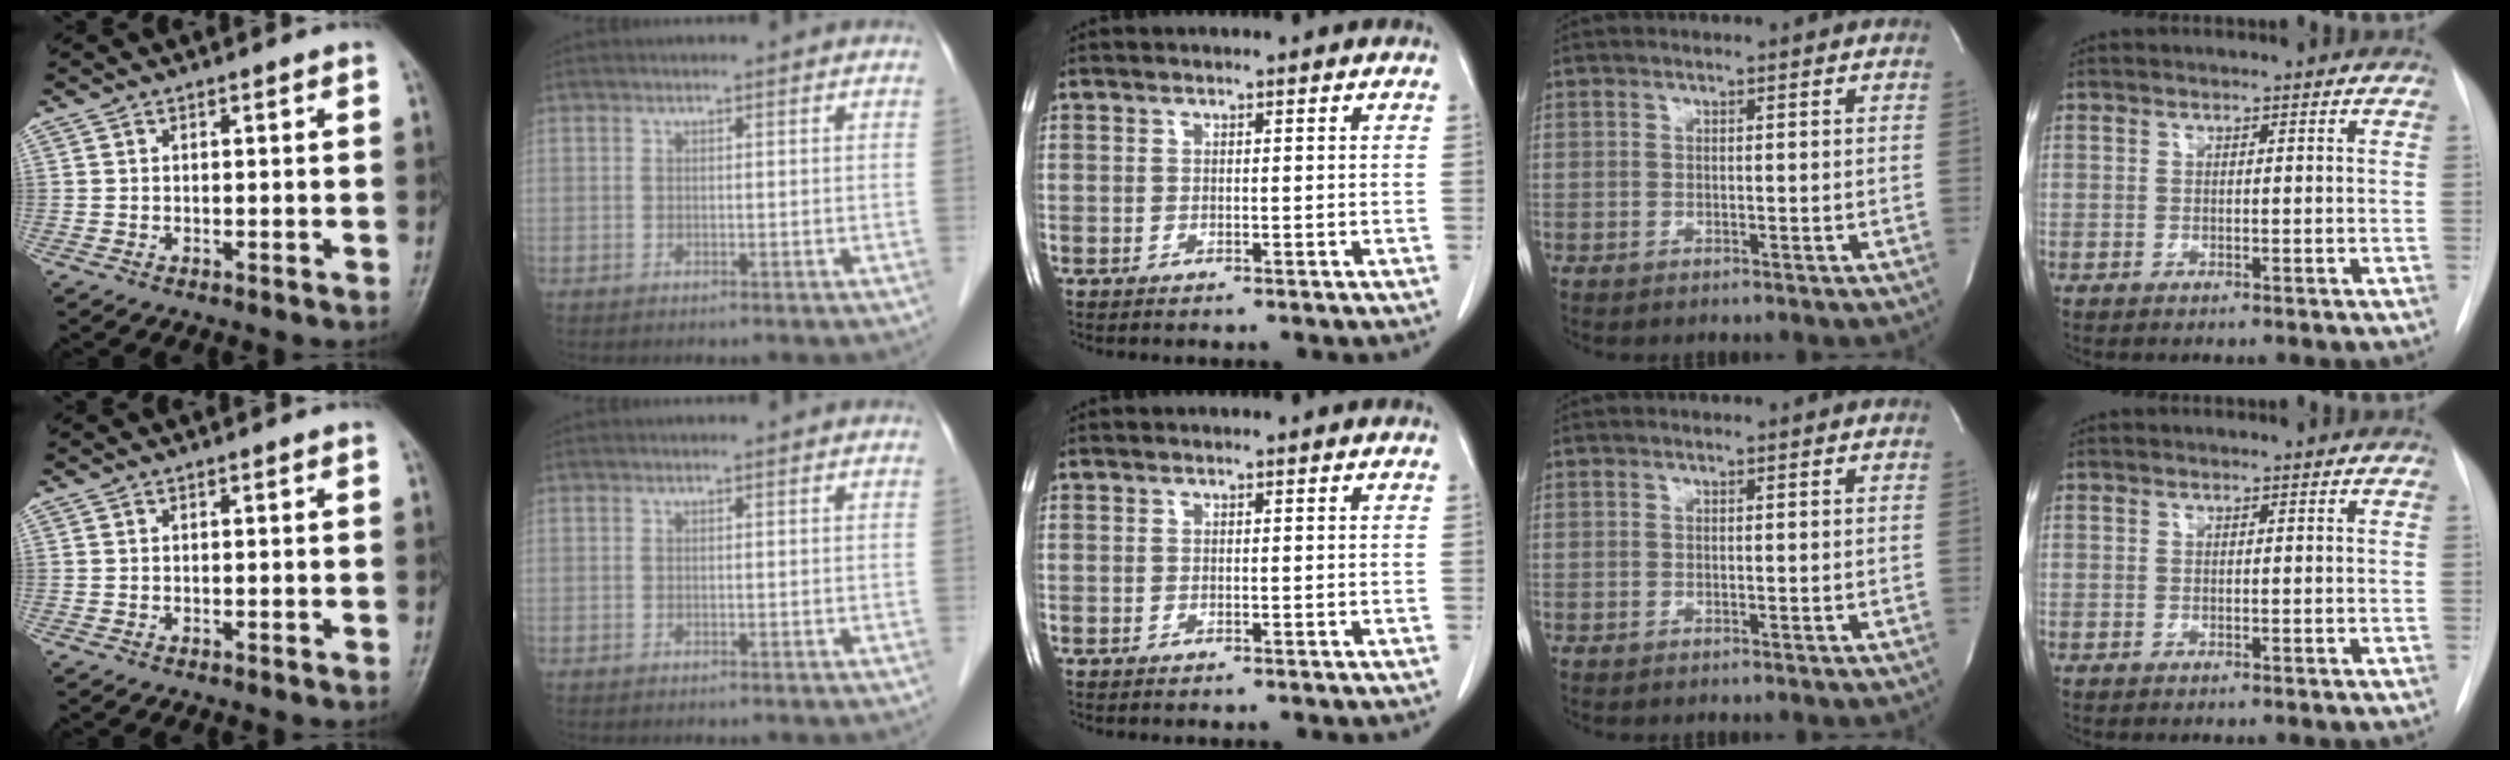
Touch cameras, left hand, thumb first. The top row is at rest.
{}